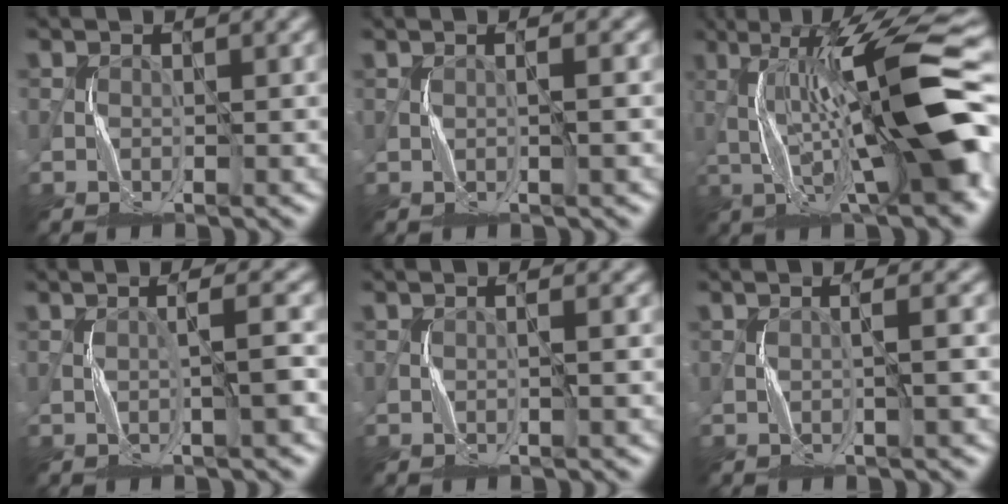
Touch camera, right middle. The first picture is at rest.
{"total": 2.2, "force": [0.4, 0.6, 2.1], "torque": [-0.017, 0.003, -0.007]}
{"total": 14.7, "force": [-0.1, 2.7, 14.4], "torque": [-0.235, 0.026, -0.004]}
{"total": 3.4, "force": [-0.1, 0.4, 3.4], "torque": [-0.043, 0.012, -0.005]}
{"total": 1.4, "force": [0.2, 0.2, 1.4], "torque": [-0.015, -0.002, -0.003]}
{"total": 3.0, "force": [0.4, 0.9, 2.9], "torque": [-0.020, 0.012, -0.012]}